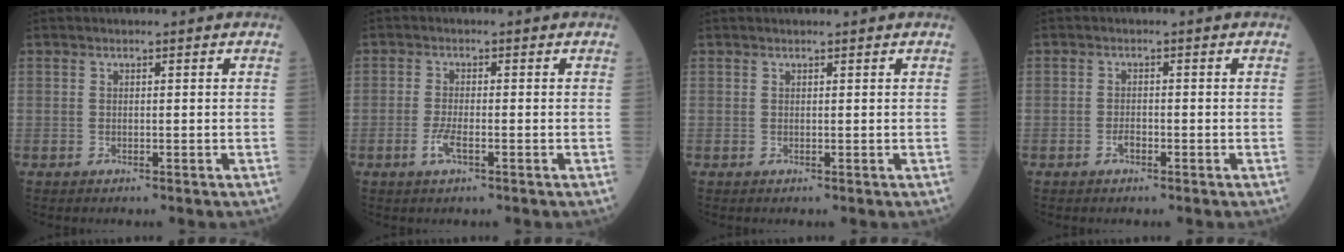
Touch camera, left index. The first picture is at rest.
{"total": 2.6, "force": [-1.2, 0.5, 2.3], "torque": [-0.055, -0.005, -0.025]}
{"total": 1.1, "force": [1.0, 0.2, 0.5], "torque": [-0.008, 0.010, 0.013]}
{"total": 1.2, "force": [-0.8, 0.5, 0.8], "torque": [-0.017, 0.001, -0.014]}